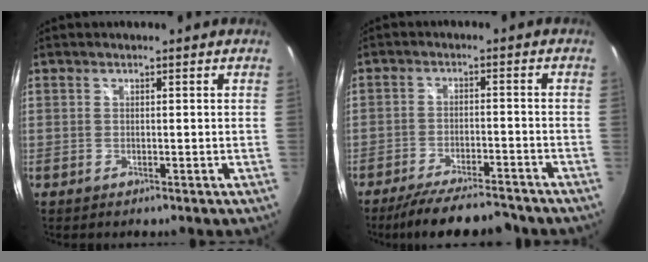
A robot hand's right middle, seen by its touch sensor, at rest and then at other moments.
{"total": 12.7, "force": [-11.2, 2.3, 5.6], "torque": [-0.117, -0.014, -0.172]}